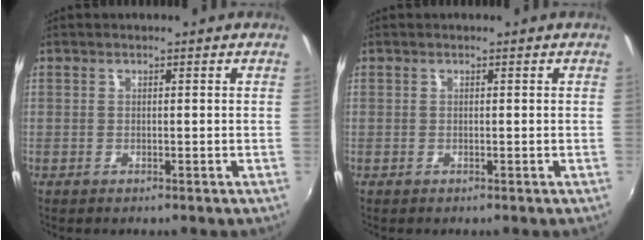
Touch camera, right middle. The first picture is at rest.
{"total": 0.0}